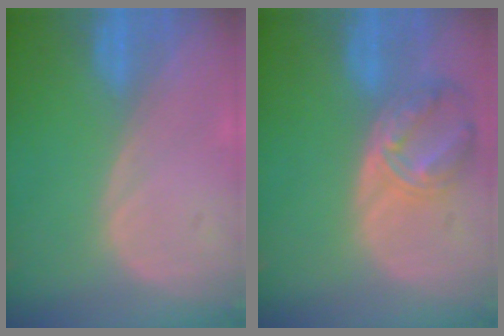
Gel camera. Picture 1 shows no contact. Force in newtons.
{"total": 8.2, "press": 7.2, "slide": 4.0}